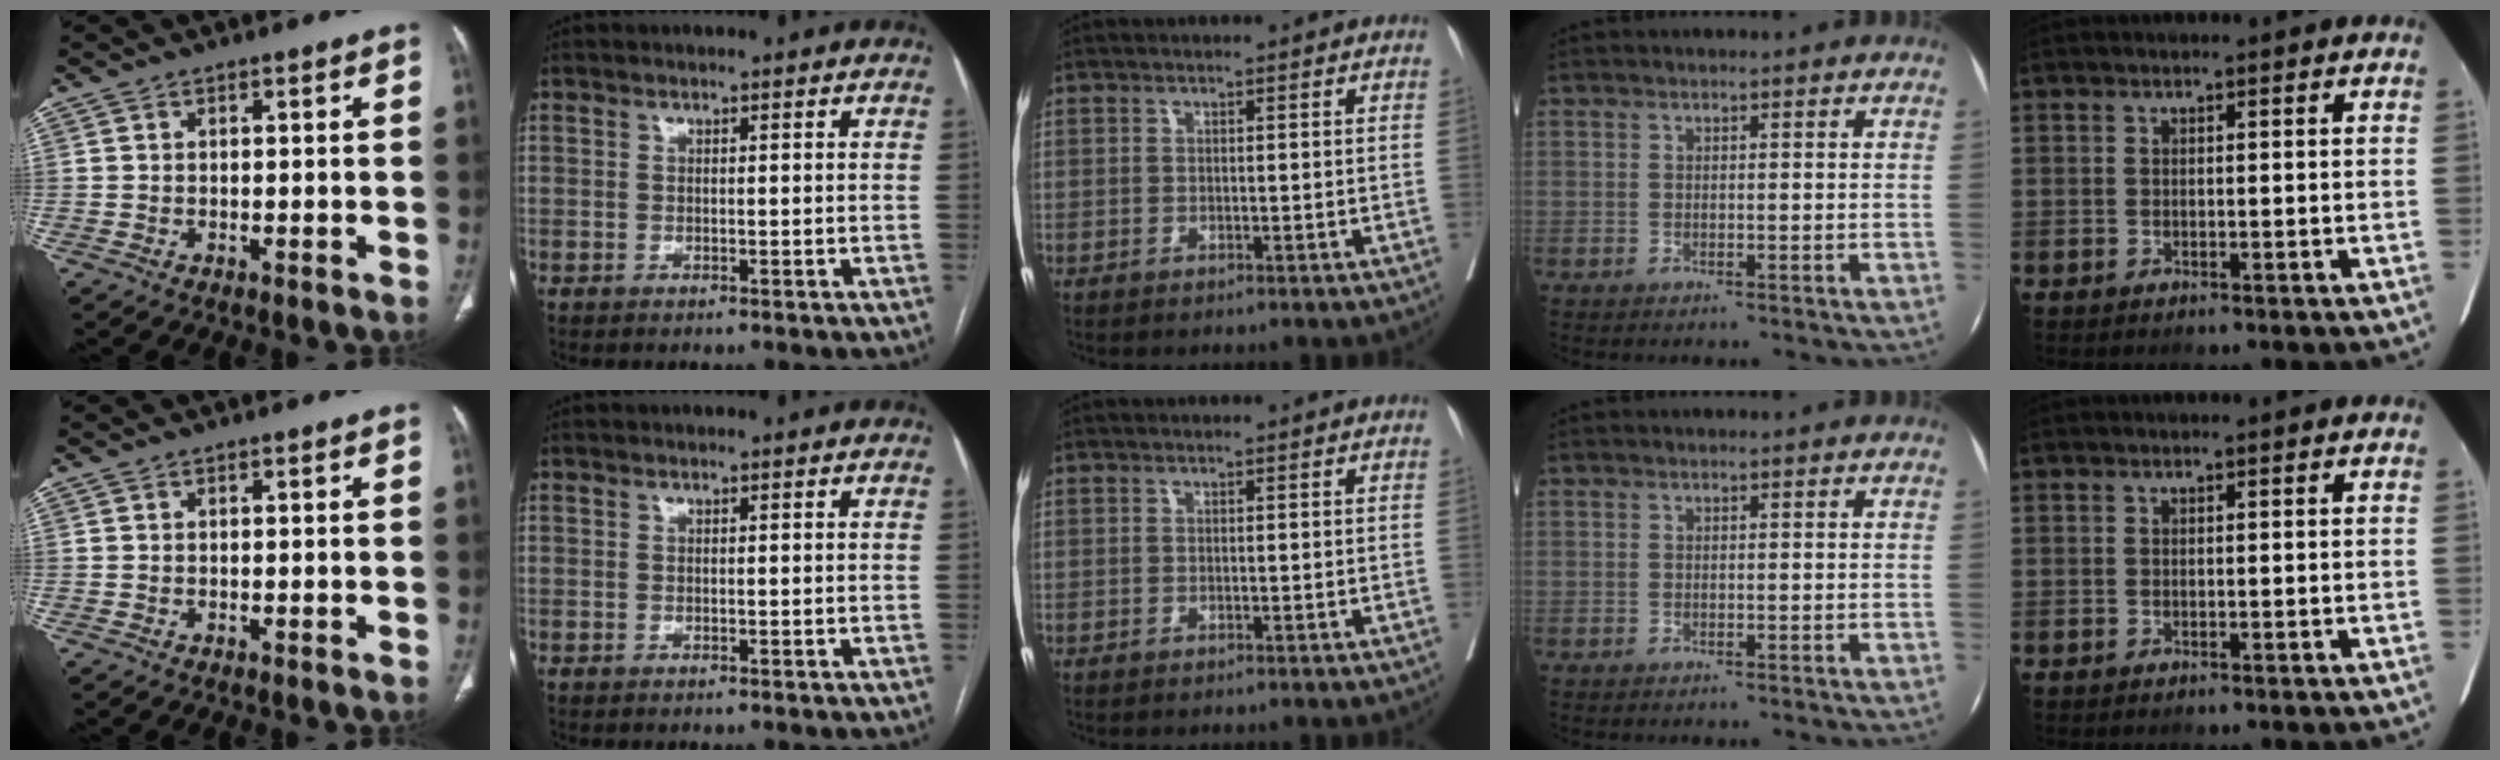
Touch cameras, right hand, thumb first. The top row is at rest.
{}